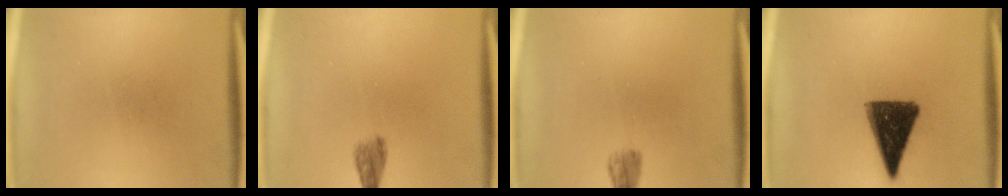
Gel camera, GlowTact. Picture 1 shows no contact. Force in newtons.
{"total": 2.4}
{"total": 2.1}
{"total": 12.5}